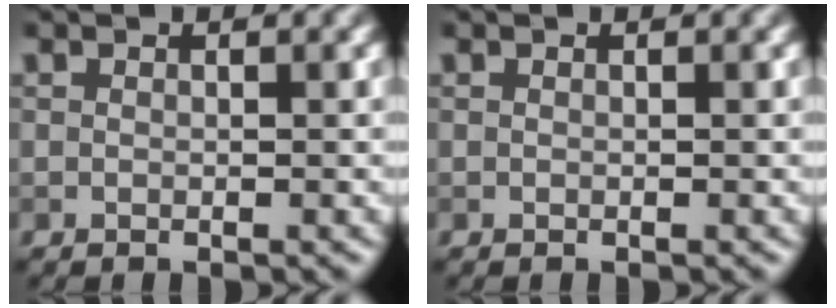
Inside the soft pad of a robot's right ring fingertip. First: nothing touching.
{"total": 0.0}